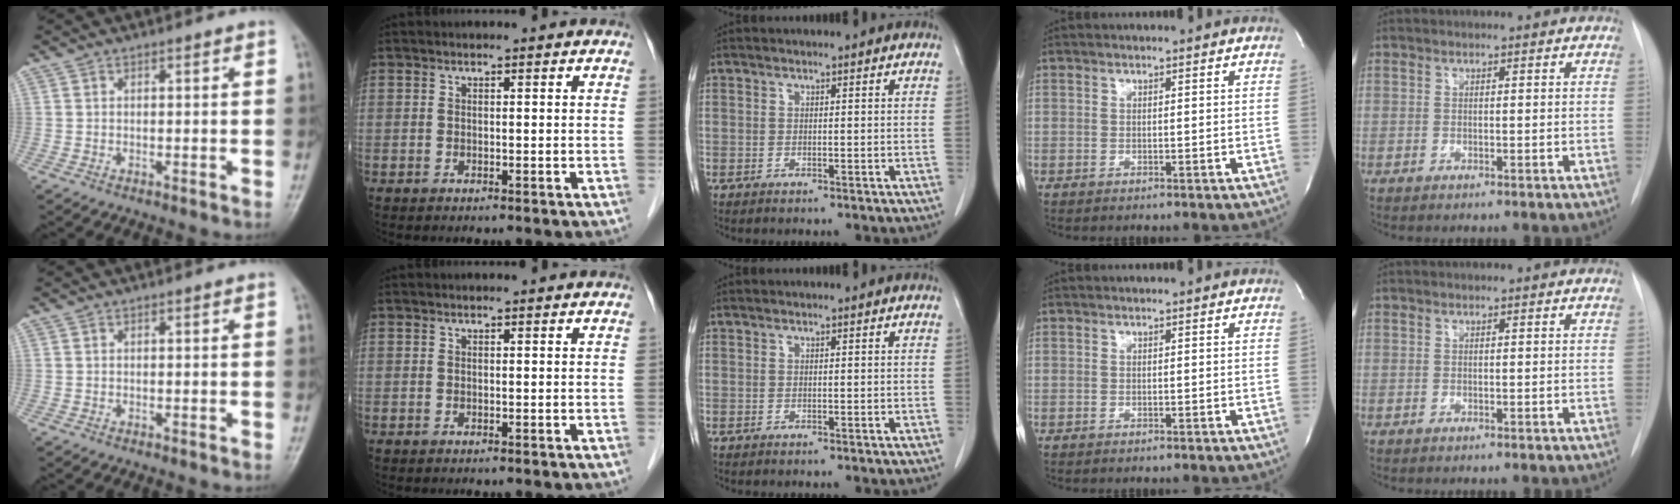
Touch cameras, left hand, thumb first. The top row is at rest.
{}